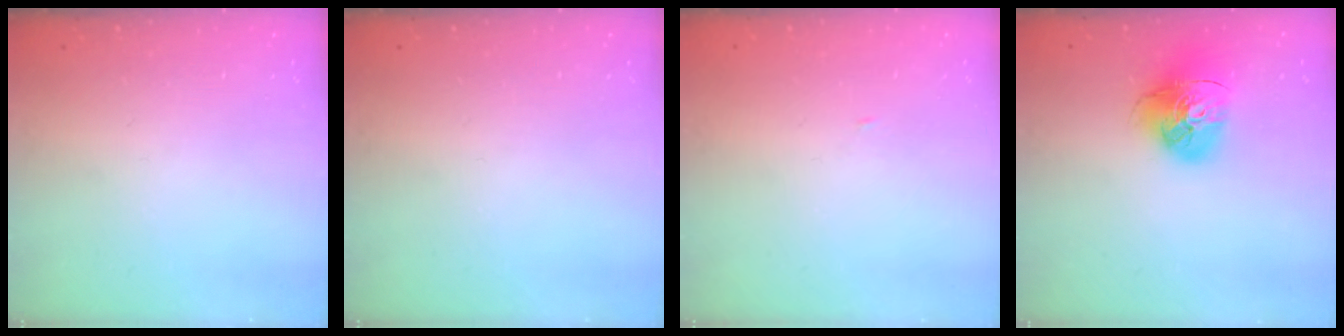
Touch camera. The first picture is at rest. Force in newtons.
{"total": 0.0}
{"total": 1.4, "press": 1.4, "slide": 0.0}
{"total": 14.9, "press": 14.8, "slide": 1.7}